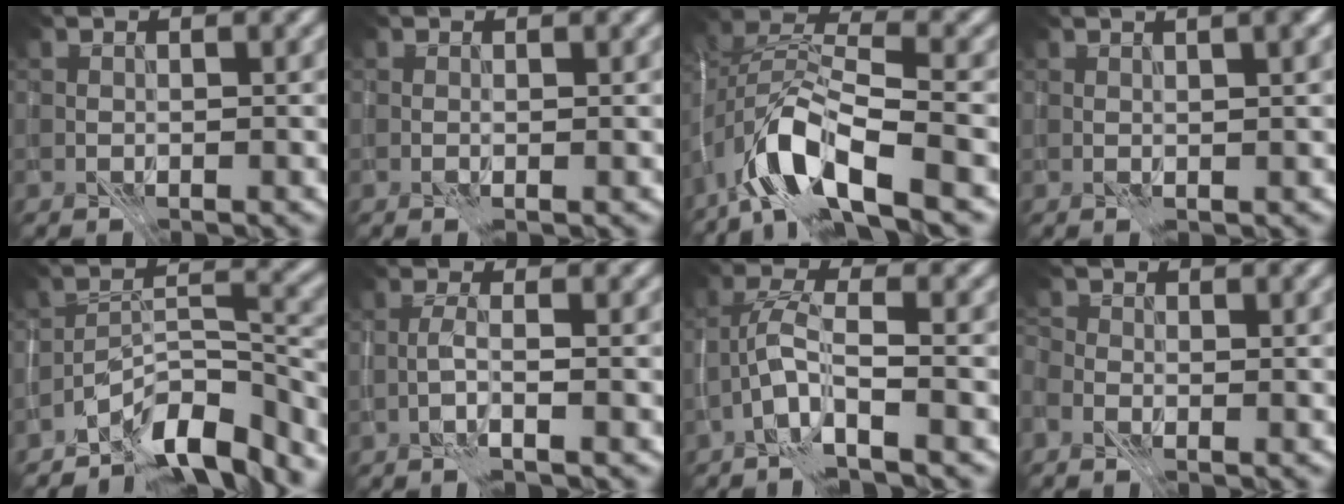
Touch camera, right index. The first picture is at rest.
{"total": 0.5, "force": [0.4, 0.0, 0.3], "torque": [-0.006, 0.003, 0.005]}
{"total": 8.3, "force": [-4.3, 3.3, 6.2], "torque": [-0.120, 0.005, -0.091]}
{"total": 5.2, "force": [2.1, 2.2, 4.3], "torque": [-0.021, 0.032, -0.004]}
{"total": 8.5, "force": [-6.3, 3.3, 4.7], "torque": [-0.053, 0.002, -0.116]}
{"total": 1.5, "force": [-0.2, 0.2, 1.5], "torque": [-0.030, 0.009, -0.016]}
{"total": 3.9, "force": [-1.7, 0.9, 3.4], "torque": [-0.068, 0.008, -0.042]}
{"total": 1.6, "force": [-1.2, 0.7, 0.8], "torque": [-0.018, -0.002, -0.020]}